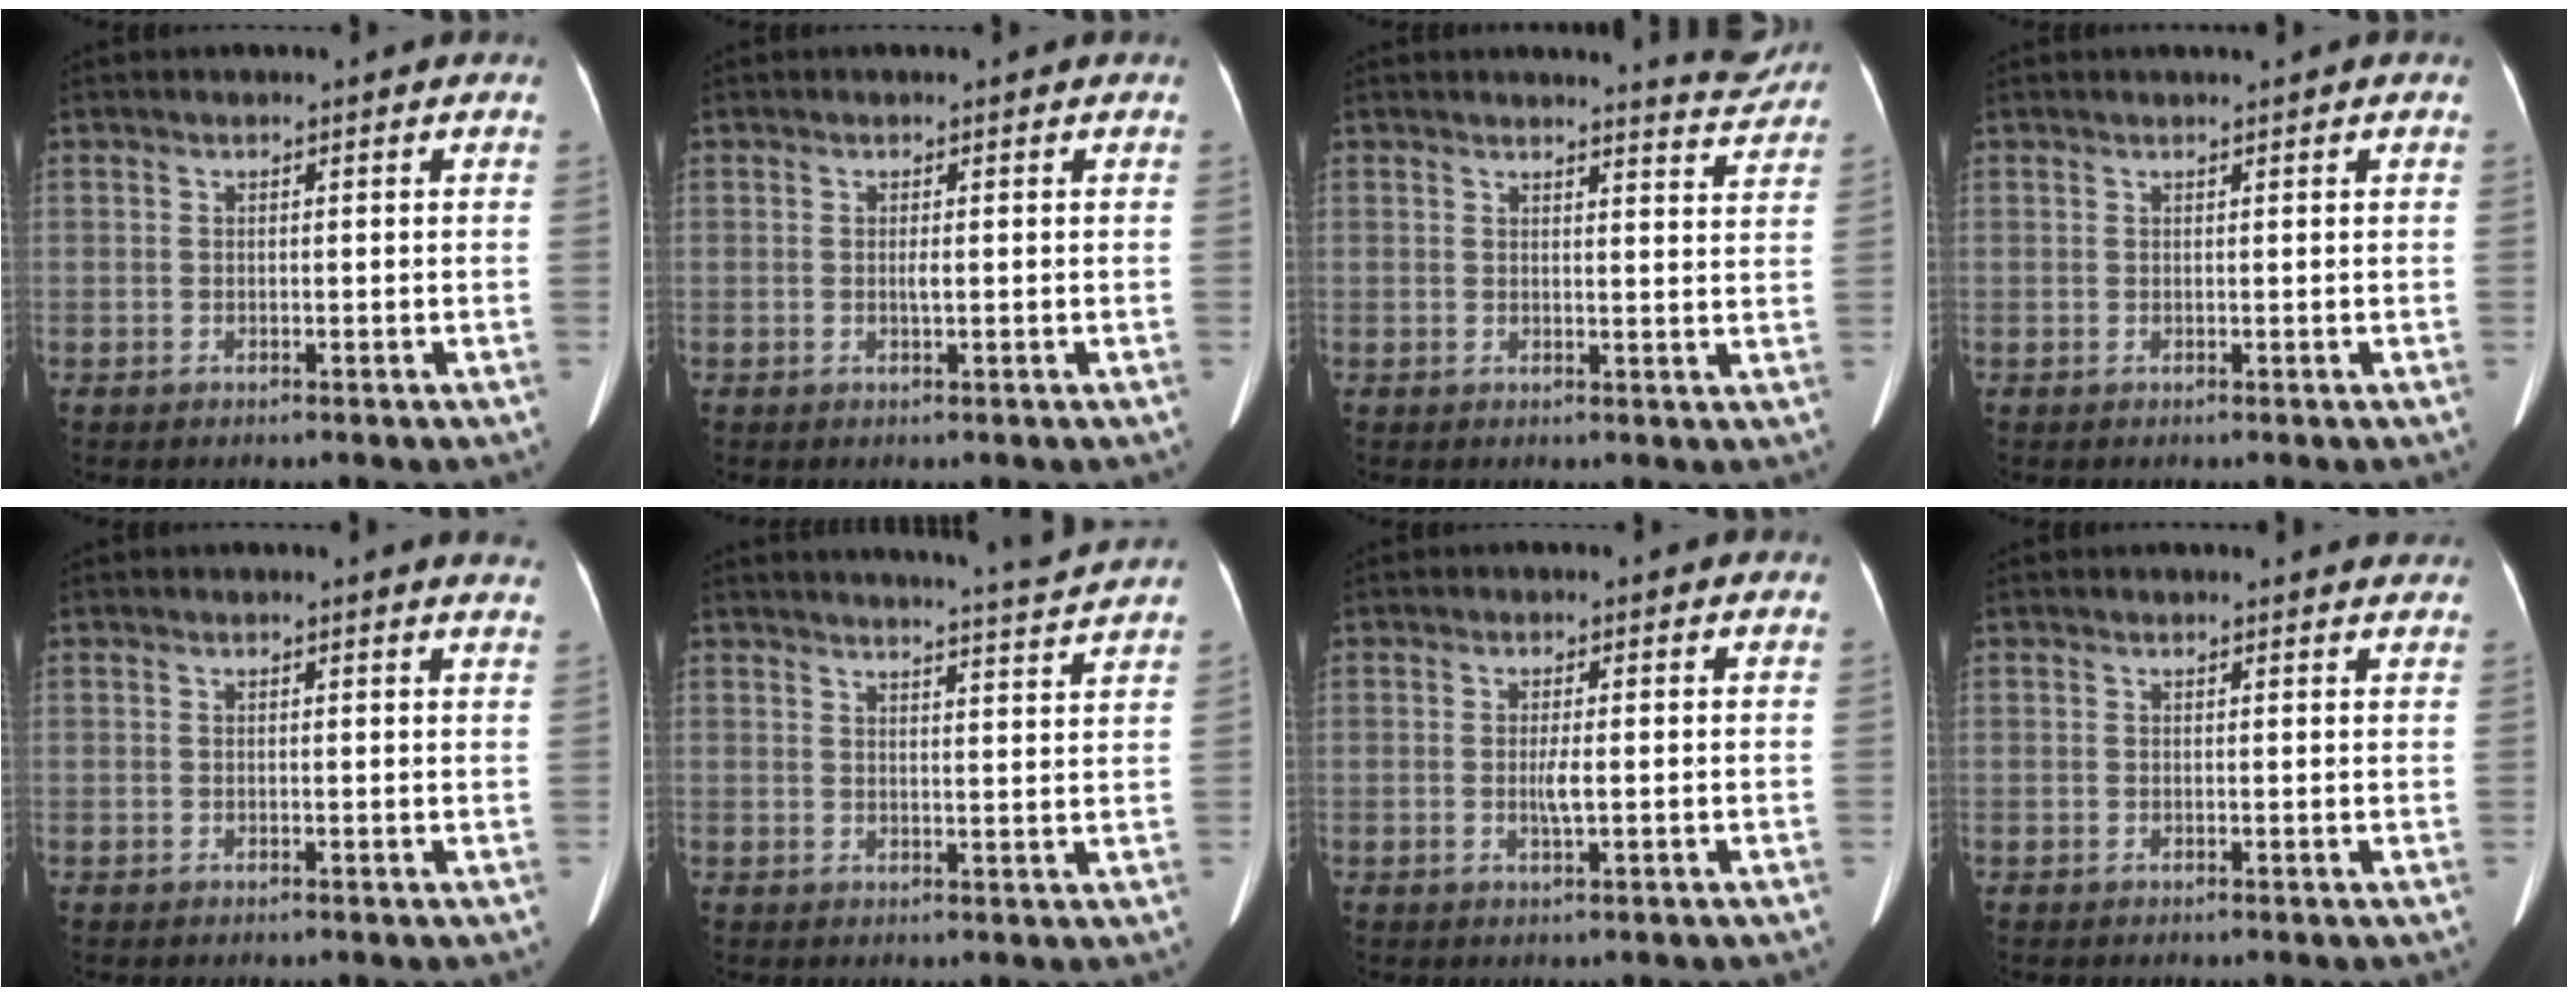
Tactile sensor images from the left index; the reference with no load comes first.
{"total": 0.8, "force": [0.0, 0.0, 0.8], "torque": [-0.016, -0.002, 0.001]}
{"total": 4.5, "force": [4.5, -0.1, 0.0], "torque": [-0.006, -0.029, 0.041]}
{"total": 1.1, "force": [0.9, 0.0, 0.7], "torque": [-0.006, 0.013, 0.016]}
{"total": 3.4, "force": [3.3, -0.1, 1.0], "torque": [-0.013, -0.011, 0.015]}
{"total": 8.5, "force": [8.1, -2.2, 1.6], "torque": [-0.031, -0.030, 0.100]}
{"total": 1.9, "force": [-0.2, 0.1, 1.9], "torque": [-0.040, -0.003, -0.001]}
{"total": 3.7, "force": [3.6, 0.5, 0.6], "torque": [-0.008, 0.000, 0.028]}